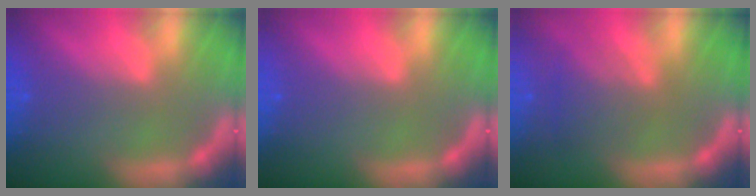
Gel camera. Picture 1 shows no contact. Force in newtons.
{"total": 0.0}
{"total": 3.5}